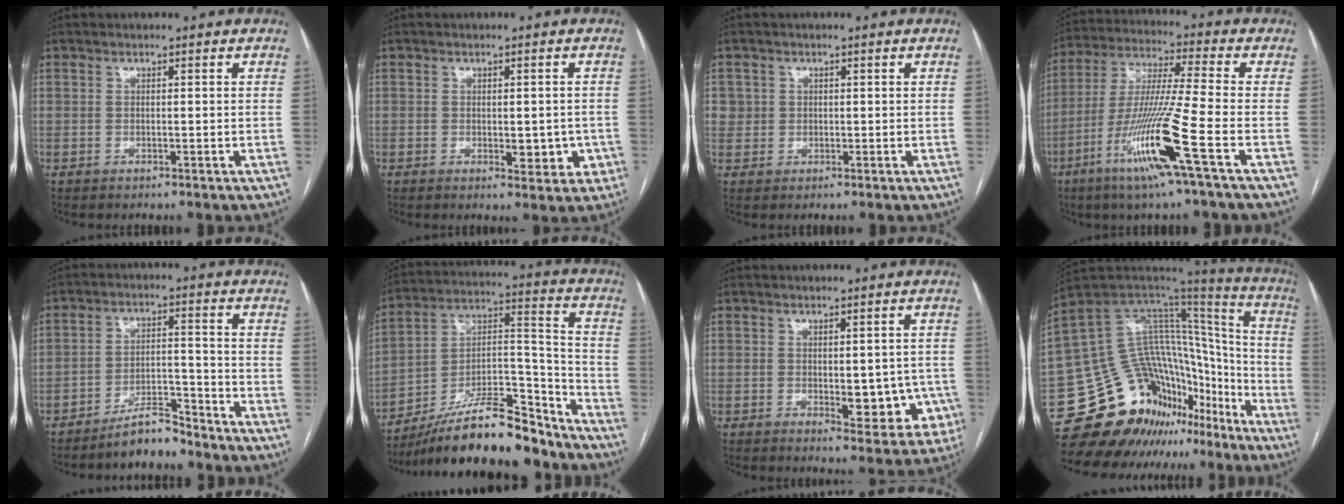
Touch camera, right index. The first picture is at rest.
{"total": 4.6, "force": [-1.1, 2.2, 3.8], "torque": [-0.039, 0.002, -0.007]}
{"total": 2.2, "force": [0.5, 2.2, -0.1], "torque": [0.018, 0.005, 0.005]}
{"total": 14.9, "force": [-6.5, -1.6, 13.3], "torque": [-0.270, -0.023, -0.128]}
{"total": 5.9, "force": [-5.4, 1.3, 2.0], "torque": [-0.029, 0.005, -0.098]}
{"total": 21.9, "force": [-18.6, 4.6, 10.6], "torque": [-0.168, 0.024, -0.312]}
{"total": 8.4, "force": [-1.8, 4.0, 7.2], "torque": [-0.070, 0.007, -0.014]}
{"total": 23.1, "force": [-17.1, 13.0, 8.4], "torque": [-0.143, 0.088, -0.265]}